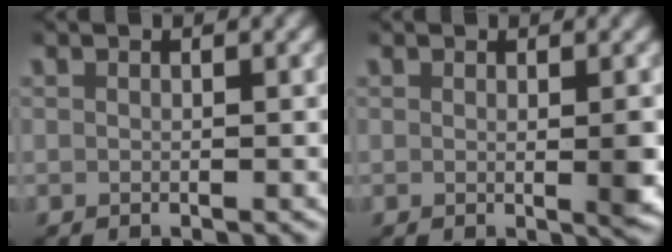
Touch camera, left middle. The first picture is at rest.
{"total": 1.5, "force": [0.1, 0.1, 1.5], "torque": [-0.019, -0.008, 0.002]}